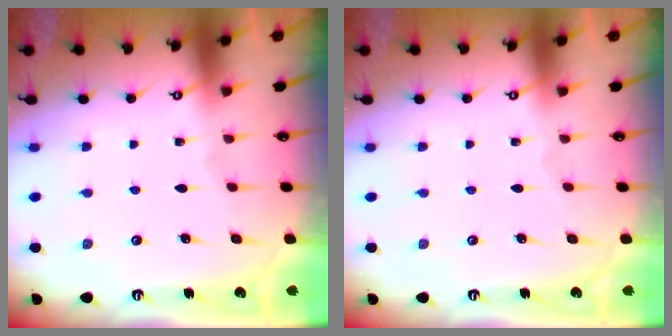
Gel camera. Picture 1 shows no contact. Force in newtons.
{"total": 0.0}